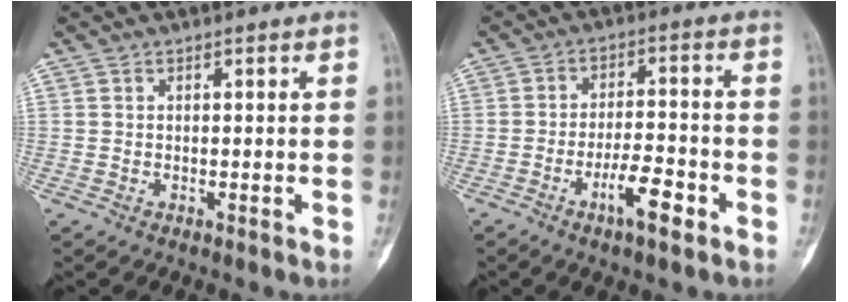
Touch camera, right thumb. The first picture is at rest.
{"total": 7.7, "force": [-3.9, 2.3, 6.3], "torque": [-0.105, 0.023, -0.066]}